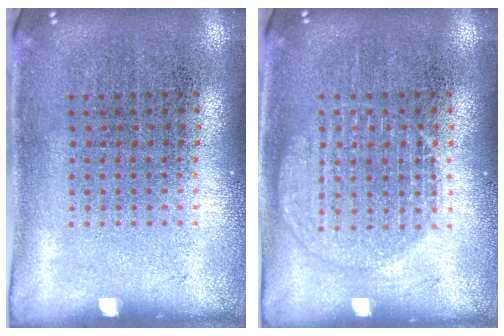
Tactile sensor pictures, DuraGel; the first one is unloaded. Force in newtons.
{"total": 2.3, "press": 2.3, "slide": 0.4}